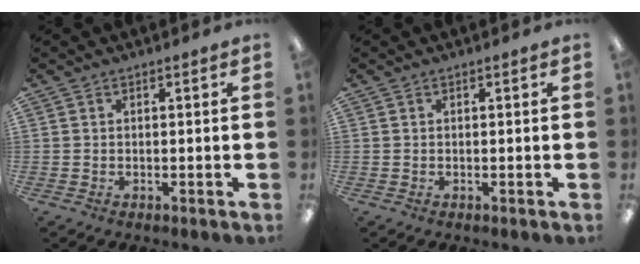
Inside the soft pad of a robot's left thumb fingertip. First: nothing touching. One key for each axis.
{"total": 0.0}